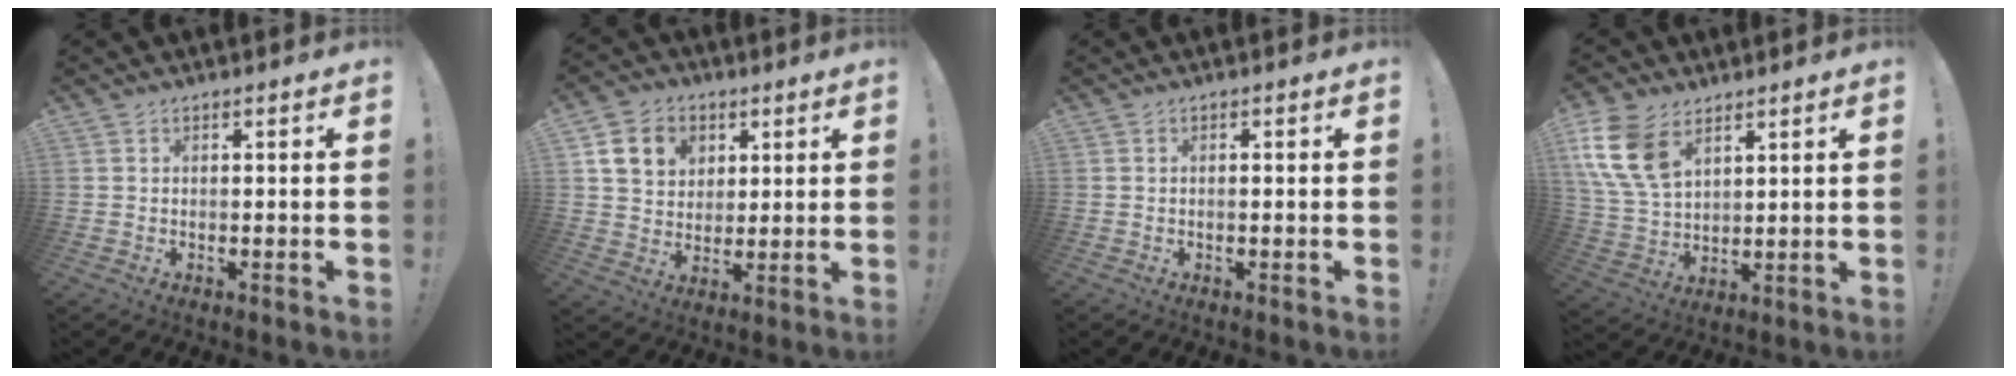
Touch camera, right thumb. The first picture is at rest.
{"total": 11.9, "force": [5.1, 9.6, 4.8], "torque": [-0.070, -0.018, 0.105]}
{"total": 0.6, "force": [-0.4, -0.1, 0.4], "torque": [0.000, -0.003, -0.010]}
{"total": 15.3, "force": [7.5, 9.9, 8.9], "torque": [-0.192, -0.024, 0.148]}